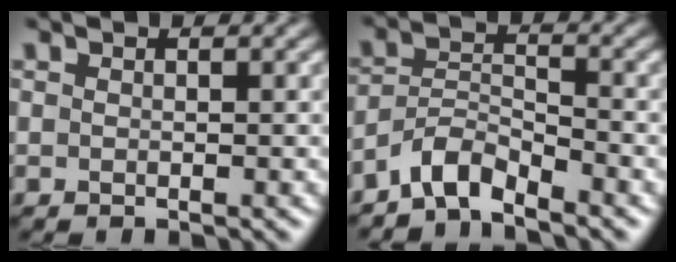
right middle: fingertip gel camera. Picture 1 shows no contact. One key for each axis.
{"total": 3.5, "fx": -3.1, "fy": 0.9, "fz": 1.4, "tx": -0.024, "ty": 0.008, "tz": -0.069}